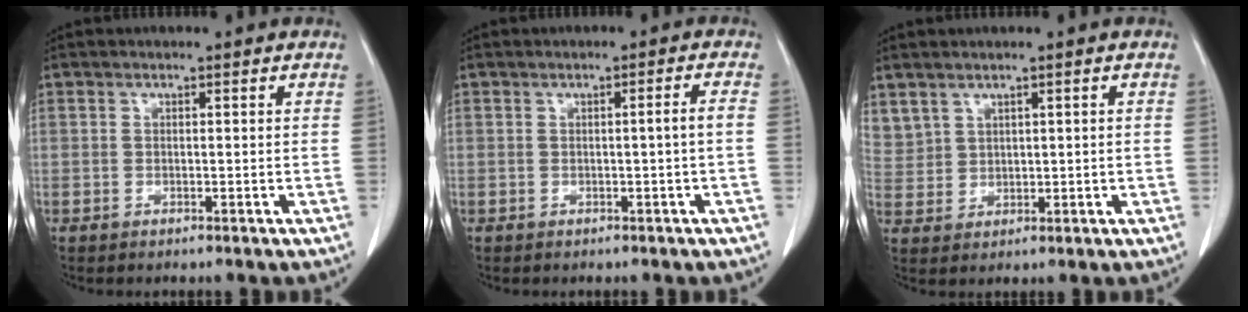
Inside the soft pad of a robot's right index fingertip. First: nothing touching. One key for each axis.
{"total": 1.7, "fx": -0.4, "fy": -0.5, "fz": 1.6, "tx": -0.024, "ty": 0.000, "tz": -0.005}
{"total": 5.9, "fx": 3.7, "fy": 4.4, "fz": 1.5, "tx": -0.046, "ty": 0.015, "tz": 0.092}